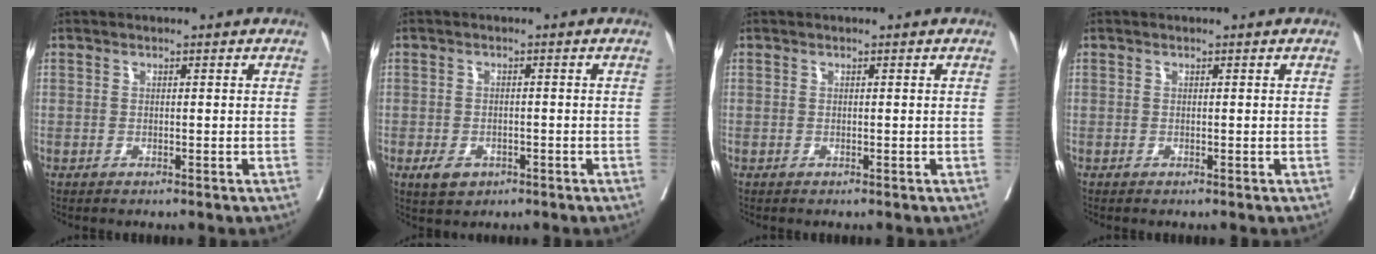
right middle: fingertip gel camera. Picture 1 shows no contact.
{"total": 3.5, "force": [-2.0, 2.3, 1.8], "torque": [-0.036, -0.003, -0.023]}
{"total": 0.0}
{"total": 0.0}